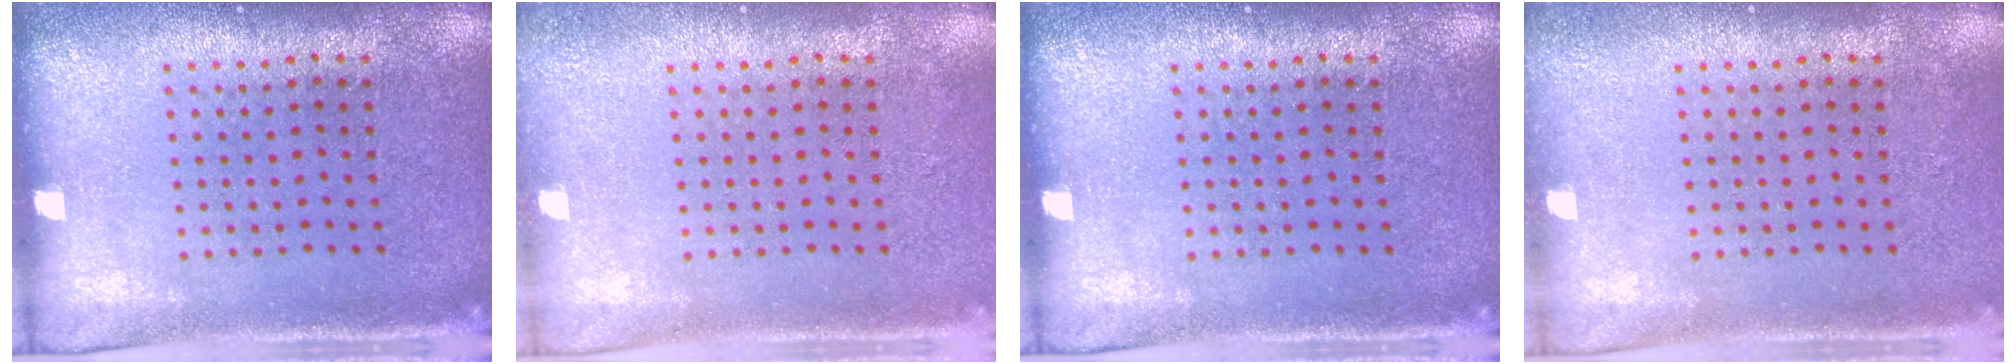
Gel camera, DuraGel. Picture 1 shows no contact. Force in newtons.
{"total": 0.8, "press": 0.8, "slide": 0.1}
{"total": 0.0}
{"total": 0.7, "press": 0.6, "slide": 0.3}